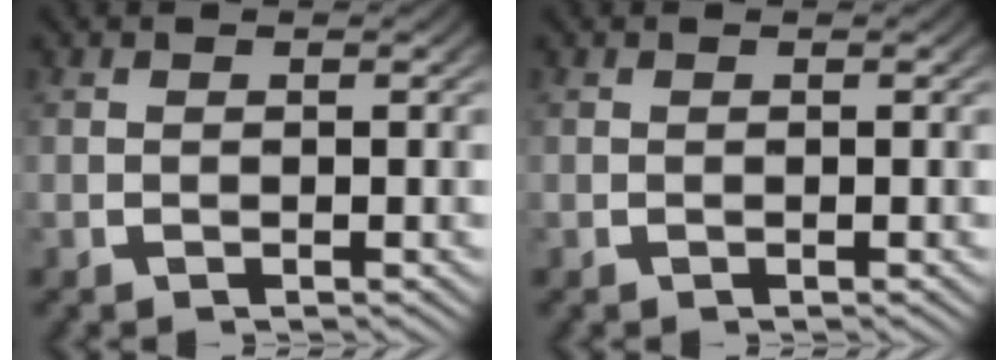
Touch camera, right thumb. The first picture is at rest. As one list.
[{"total": 0.0}]